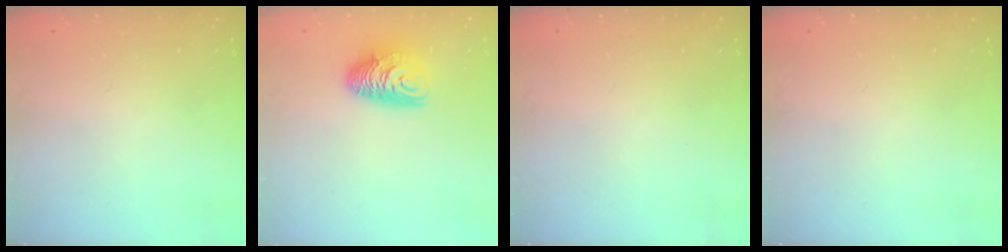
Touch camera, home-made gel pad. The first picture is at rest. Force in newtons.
{"total": 9.8, "press": 9.8, "slide": 0.5}
{"total": 0.0}
{"total": 0.0}